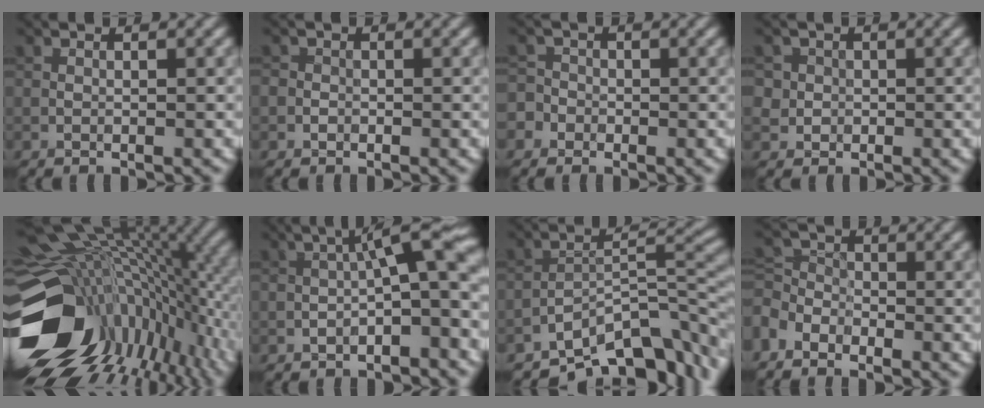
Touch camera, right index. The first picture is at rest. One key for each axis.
{"total": 0.9, "fx": -0.4, "fy": 0.9, "fz": 0.1, "tx": 0.008, "ty": -0.002, "tz": -0.008}
{"total": 2.6, "fx": -1.4, "fy": 2.2, "fz": 0.5, "tx": 0.010, "ty": 0.007, "tz": -0.036}
{"total": 2.3, "fx": 0.3, "fy": 2.2, "fz": 0.5, "tx": 0.004, "ty": 0.008, "tz": 0.008}
{"total": 19.1, "fx": -4.3, "fy": 13.0, "fz": 13.3, "tx": -0.236, "ty": -0.017, "tz": -0.040}
{"total": 6.1, "fx": -0.5, "fy": 1.3, "fz": 5.9, "tx": -0.081, "ty": 0.023, "tz": -0.016}
{"total": 8.8, "fx": -6.7, "fy": 3.0, "fz": 4.8, "tx": -0.050, "ty": -0.002, "tz": -0.125}
{"total": 3.3, "fx": -2.3, "fy": 2.0, "fz": 1.1, "tx": -0.028, "ty": 0.002, "tz": -0.057}